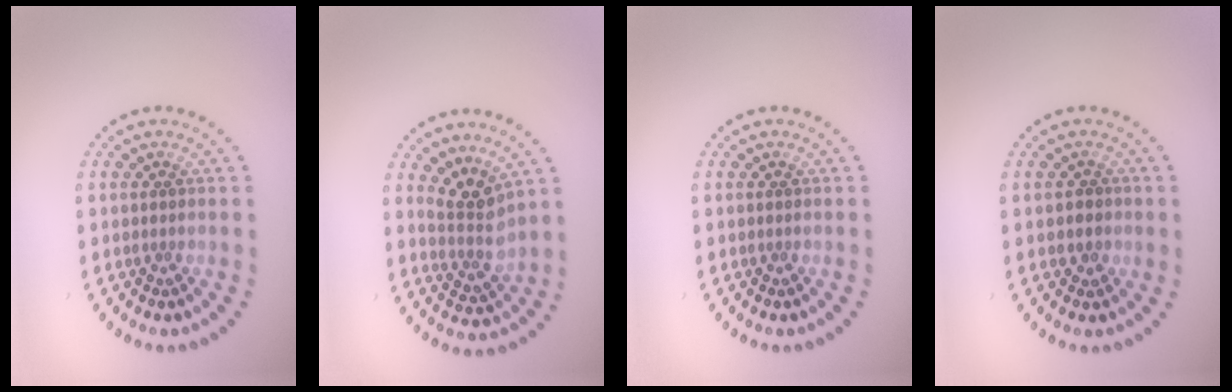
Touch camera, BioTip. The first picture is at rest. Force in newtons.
{"total": 3.1, "press": 2.2, "slide": 2.1}
{"total": 0.0}
{"total": 1.0, "press": 0.8, "slide": 0.5}